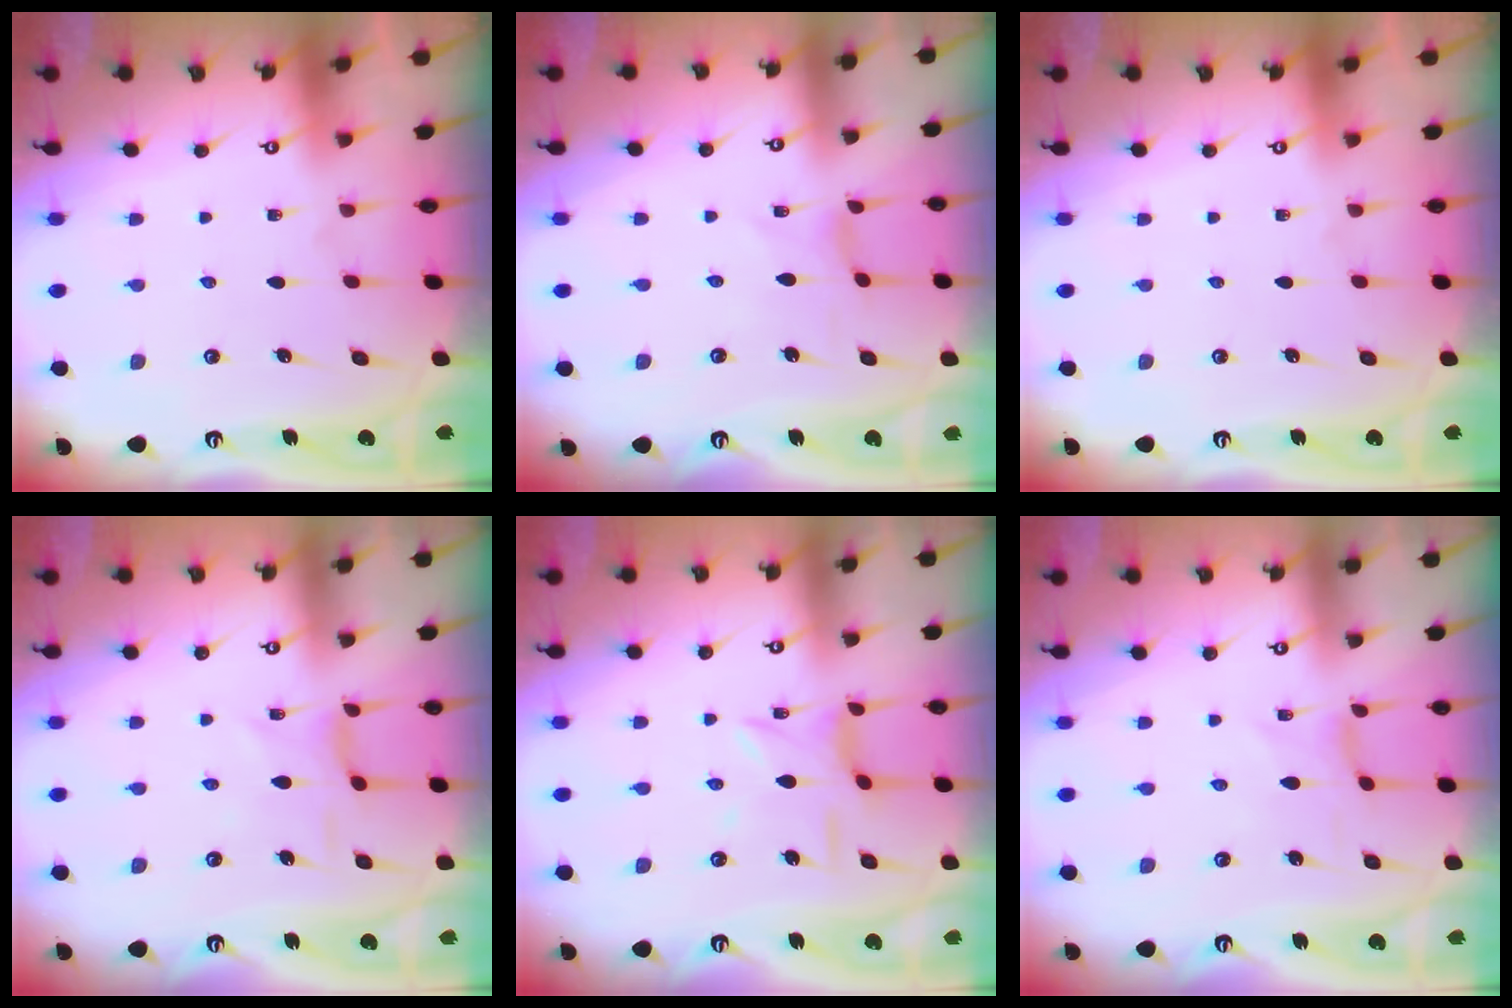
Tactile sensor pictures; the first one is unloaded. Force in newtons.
{"total": 0.0}
{"total": 0.0}
{"total": 2.5, "press": 2.5, "slide": 0.4}
{"total": 5.1, "press": 5.1, "slide": 0.4}
{"total": 0.0}